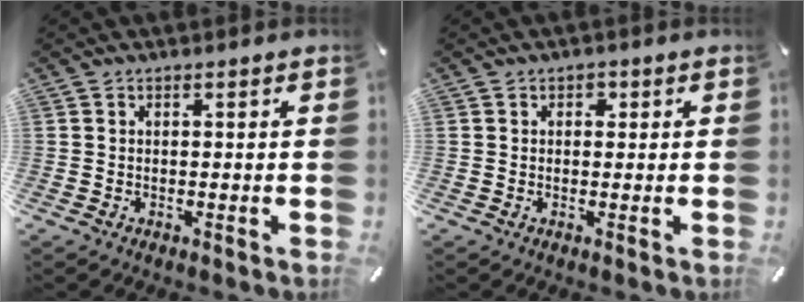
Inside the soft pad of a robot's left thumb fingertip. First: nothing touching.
{"total": 1.5, "force": [0.4, 1.4, 0.5], "torque": [0.004, 0.002, 0.000]}